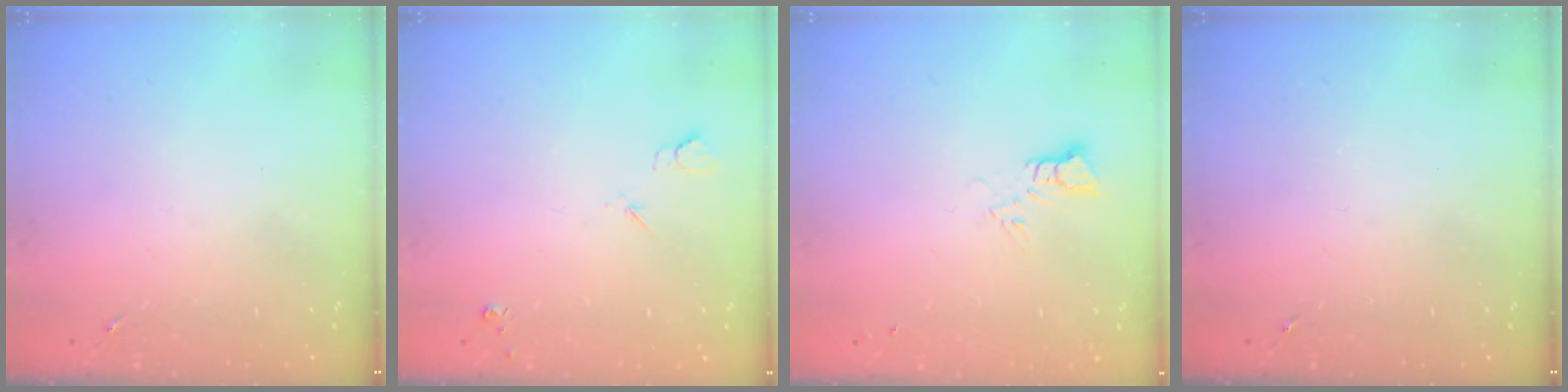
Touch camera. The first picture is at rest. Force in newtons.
{"total": 3.6, "press": 3.5, "slide": 0.8}
{"total": 3.8, "press": 3.8, "slide": 0.3}
{"total": 0.0}